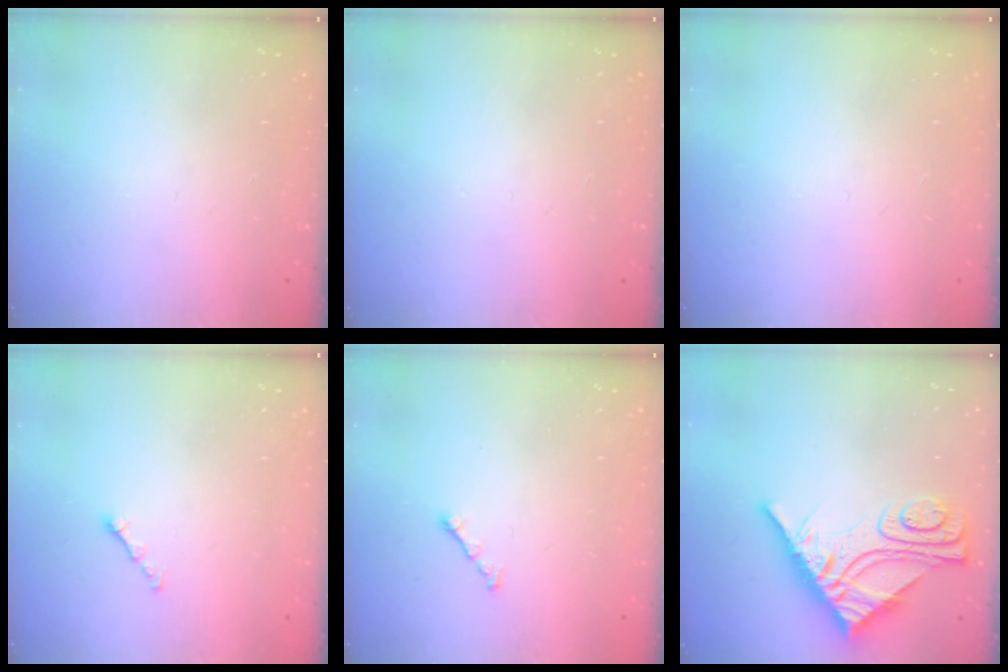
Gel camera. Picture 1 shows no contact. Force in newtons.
{"total": 0.0}
{"total": 0.0}
{"total": 0.8, "press": 0.6, "slide": 0.4}
{"total": 1.2, "press": 1.1, "slide": 0.5}
{"total": 12.3, "press": 12.3, "slide": 1.1}